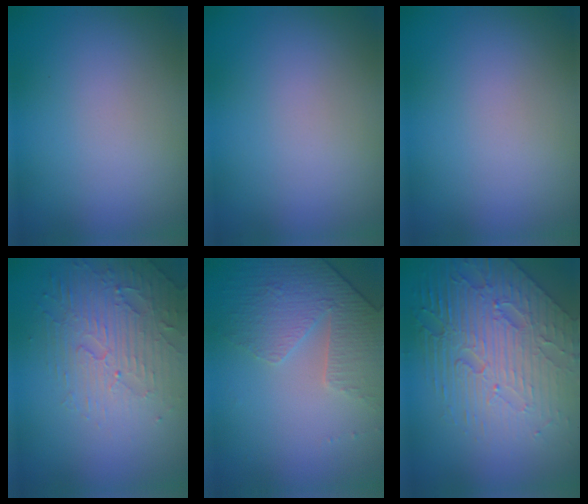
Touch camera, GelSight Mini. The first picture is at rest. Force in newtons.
{"total": 0.0}
{"total": 0.0}
{"total": 4.7, "press": 3.4, "slide": 3.3}
{"total": 4.7, "press": 3.3, "slide": 3.3}
{"total": 7.3, "press": 5.5, "slide": 4.8}